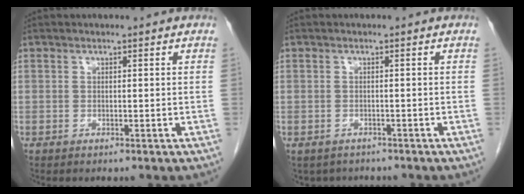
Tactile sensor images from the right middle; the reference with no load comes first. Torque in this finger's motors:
{"motor_torque": [0.00, 0.00, -0.04, 0.01]}